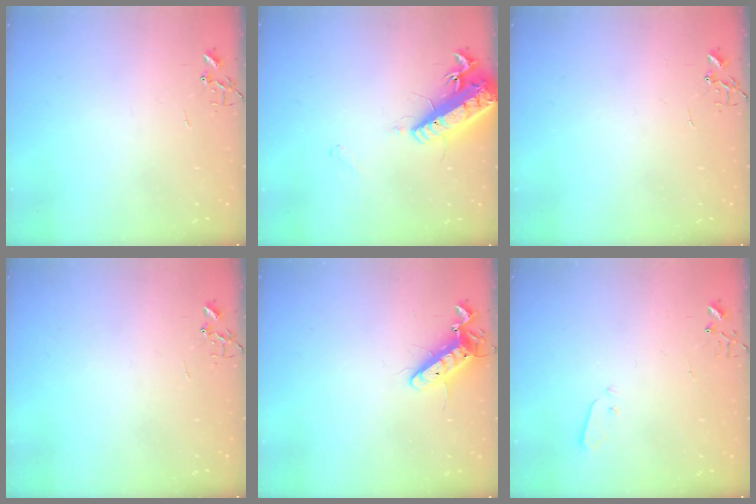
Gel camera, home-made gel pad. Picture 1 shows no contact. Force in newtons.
{"total": 16.3, "press": 15.9, "slide": 3.8}
{"total": 0.0}
{"total": 0.0}
{"total": 11.6, "press": 11.5, "slide": 1.5}
{"total": 3.5, "press": 3.5, "slide": 0.2}